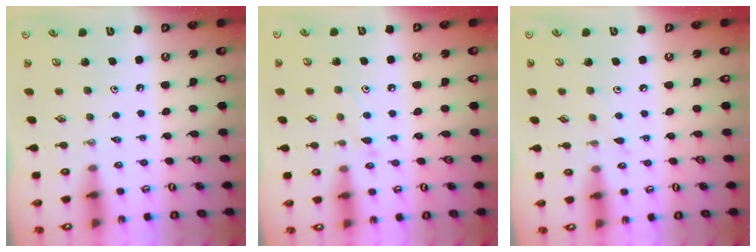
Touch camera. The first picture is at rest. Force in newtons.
{"total": 6.6, "press": 6.6, "slide": 0.5}
{"total": 4.0, "press": 4.0, "slide": 0.4}